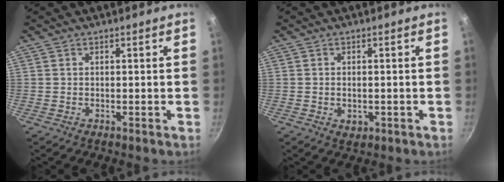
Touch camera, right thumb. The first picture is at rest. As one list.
[{"total": 2.4, "force": [-0.5, 1.6, 1.6], "torque": [-0.025, -0.003, -0.005]}]